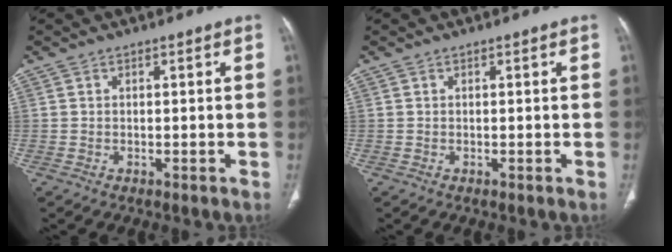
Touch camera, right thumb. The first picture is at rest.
{"total": 0.0}